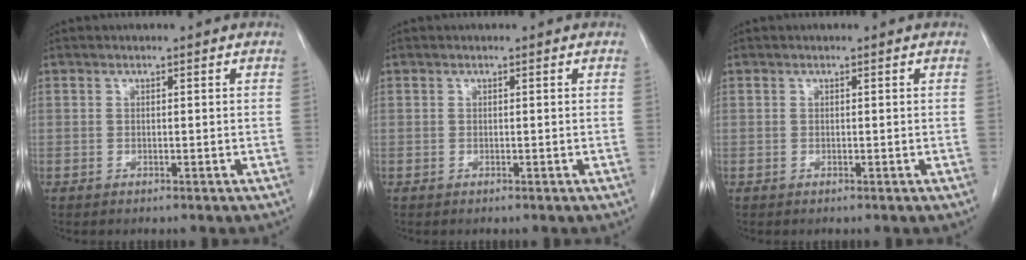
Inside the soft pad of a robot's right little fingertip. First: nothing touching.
{"total": 0.0}
{"total": 0.0}